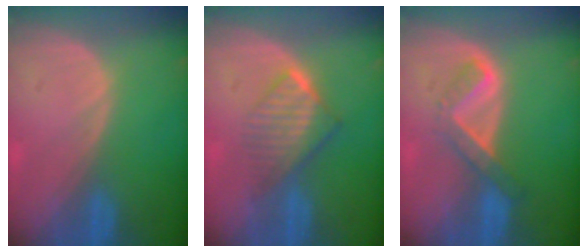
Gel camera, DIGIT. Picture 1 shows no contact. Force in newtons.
{"total": 6.4, "press": 5.6, "slide": 3.2}
{"total": 5.2, "press": 4.5, "slide": 2.6}